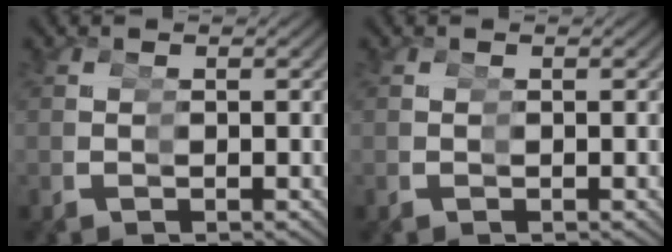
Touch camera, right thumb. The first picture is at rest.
{"total": 0.0}